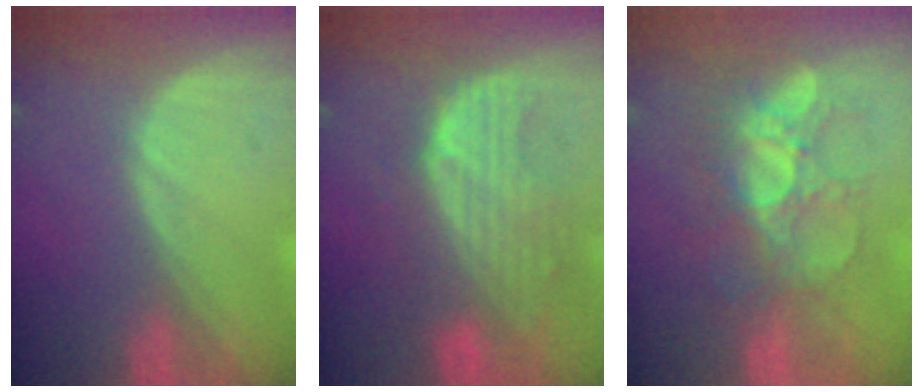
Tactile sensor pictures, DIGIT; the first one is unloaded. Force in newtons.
{"total": 8.9, "press": 8.3, "slide": 3.2}
{"total": 9.2, "press": 8.2, "slide": 4.3}